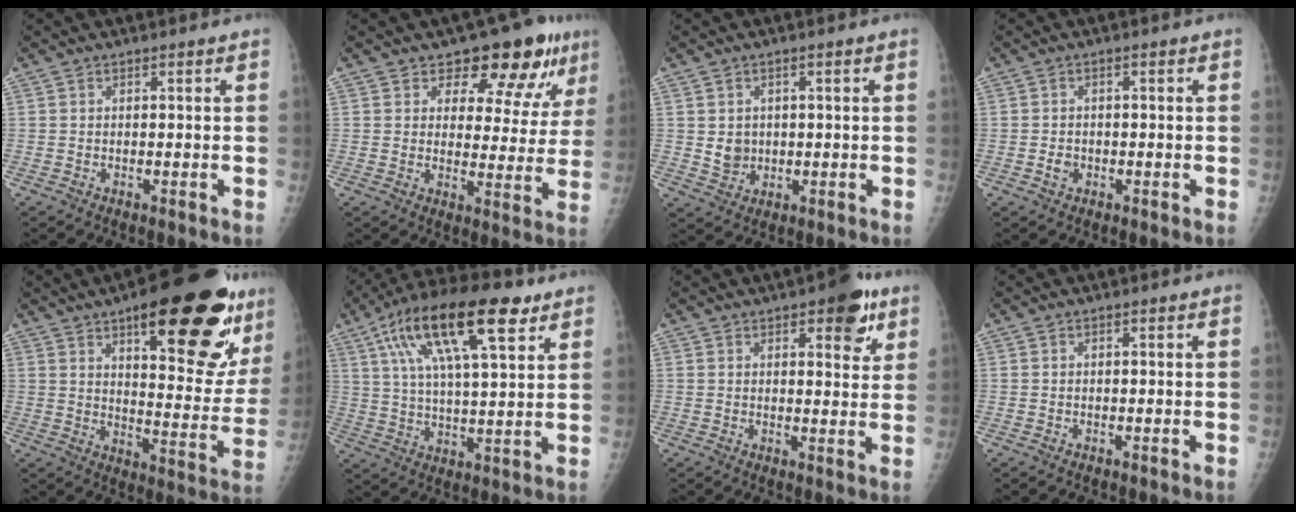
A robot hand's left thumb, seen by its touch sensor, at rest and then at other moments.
{"total": 12.2, "force": [8.4, 6.3, 6.3], "torque": [-0.031, -0.046, 0.102]}
{"total": 3.9, "force": [0.3, 3.4, 1.8], "torque": [-0.014, -0.003, 0.015]}
{"total": 1.8, "force": [-0.7, 1.5, 0.9], "torque": [-0.011, 0.004, -0.011]}
{"total": 27.2, "force": [14.8, 8.8, 21.1], "torque": [-0.249, -0.052, 0.207]}
{"total": 20.3, "force": [9.9, 6.8, 16.3], "torque": [-0.280, -0.001, 0.168]}
{"total": 8.0, "force": [4.3, 3.3, 5.9], "torque": [-0.049, -0.016, 0.048]}
{"total": 0.0}